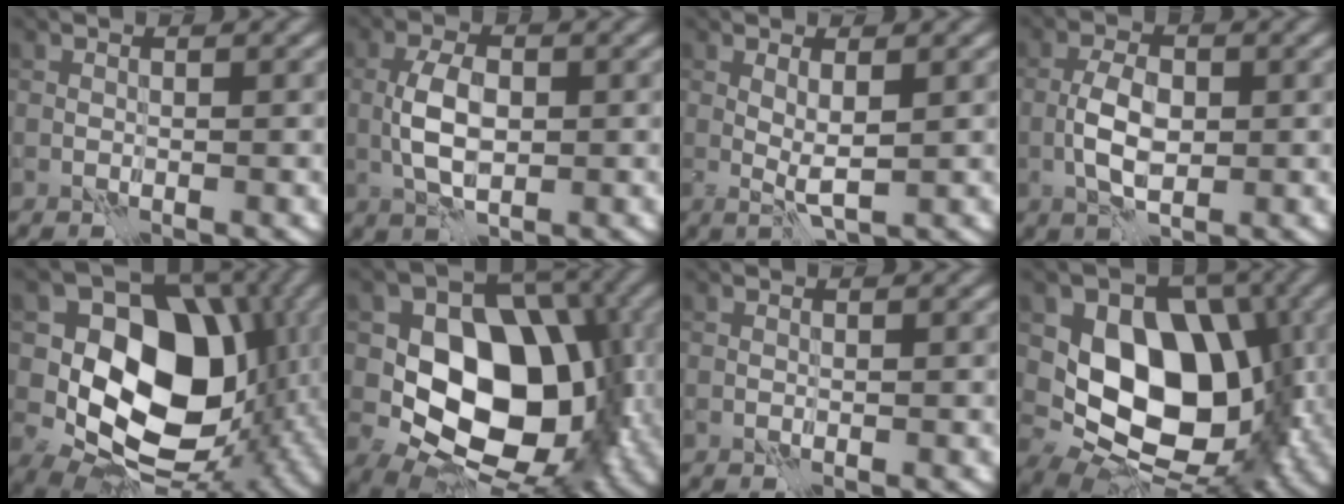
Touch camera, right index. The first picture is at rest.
{"total": 4.2, "force": [-0.4, 2.3, 3.5], "torque": [-0.074, 0.001, -0.007]}
{"total": 1.6, "force": [0.4, 0.2, 1.6], "torque": [-0.030, -0.009, 0.009]}
{"total": 3.8, "force": [-0.8, 2.0, 3.2], "torque": [-0.065, 0.002, -0.017]}
{"total": 13.2, "force": [0.3, 9.7, 9.0], "torque": [-0.124, -0.018, 0.003]}
{"total": 12.0, "force": [-1.2, 8.4, 8.5], "torque": [-0.113, -0.003, -0.023]}
{"total": 0.0}
{"total": 11.7, "force": [0.4, 8.3, 8.2], "torque": [-0.111, -0.014, 0.006]}